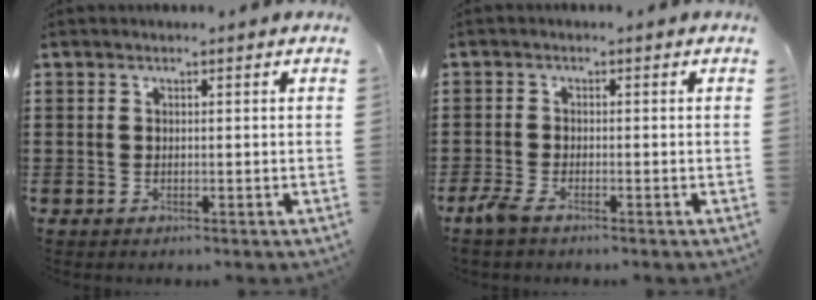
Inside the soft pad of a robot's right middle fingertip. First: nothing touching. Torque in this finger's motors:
{"motor_torque": [2.14, 0.00, 0.05, 0.07]}